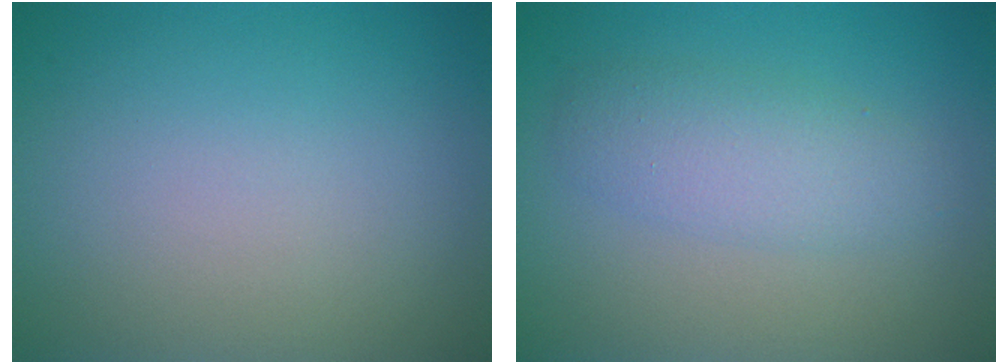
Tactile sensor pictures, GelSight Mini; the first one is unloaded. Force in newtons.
{"total": 3.3, "press": 3.3, "slide": 0.1}